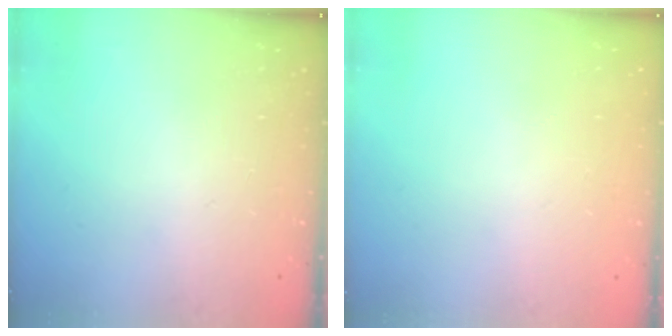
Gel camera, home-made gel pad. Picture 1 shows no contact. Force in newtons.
{"total": 0.0}